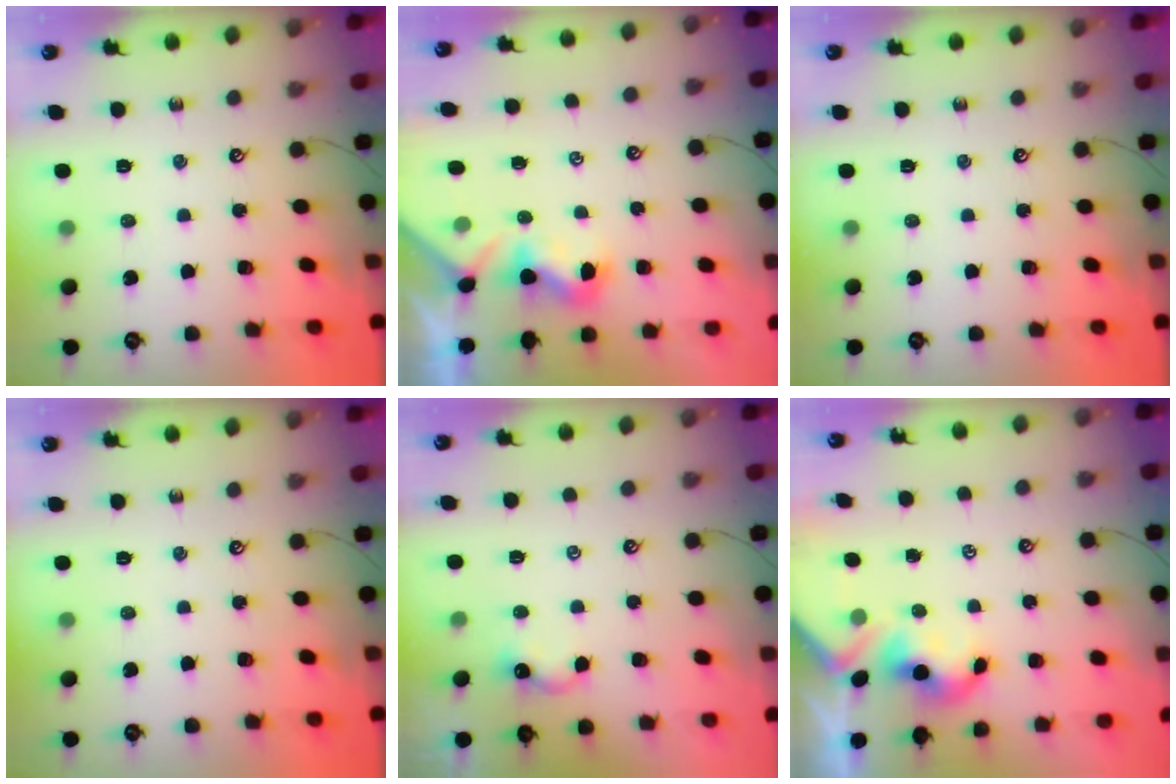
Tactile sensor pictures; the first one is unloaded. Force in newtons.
{"total": 1.0, "press": 0.8, "slide": 0.6}
{"total": 0.0}
{"total": 0.0}
{"total": 2.4, "press": 2.4, "slide": 0.2}
{"total": 2.0, "press": 1.9, "slide": 0.8}